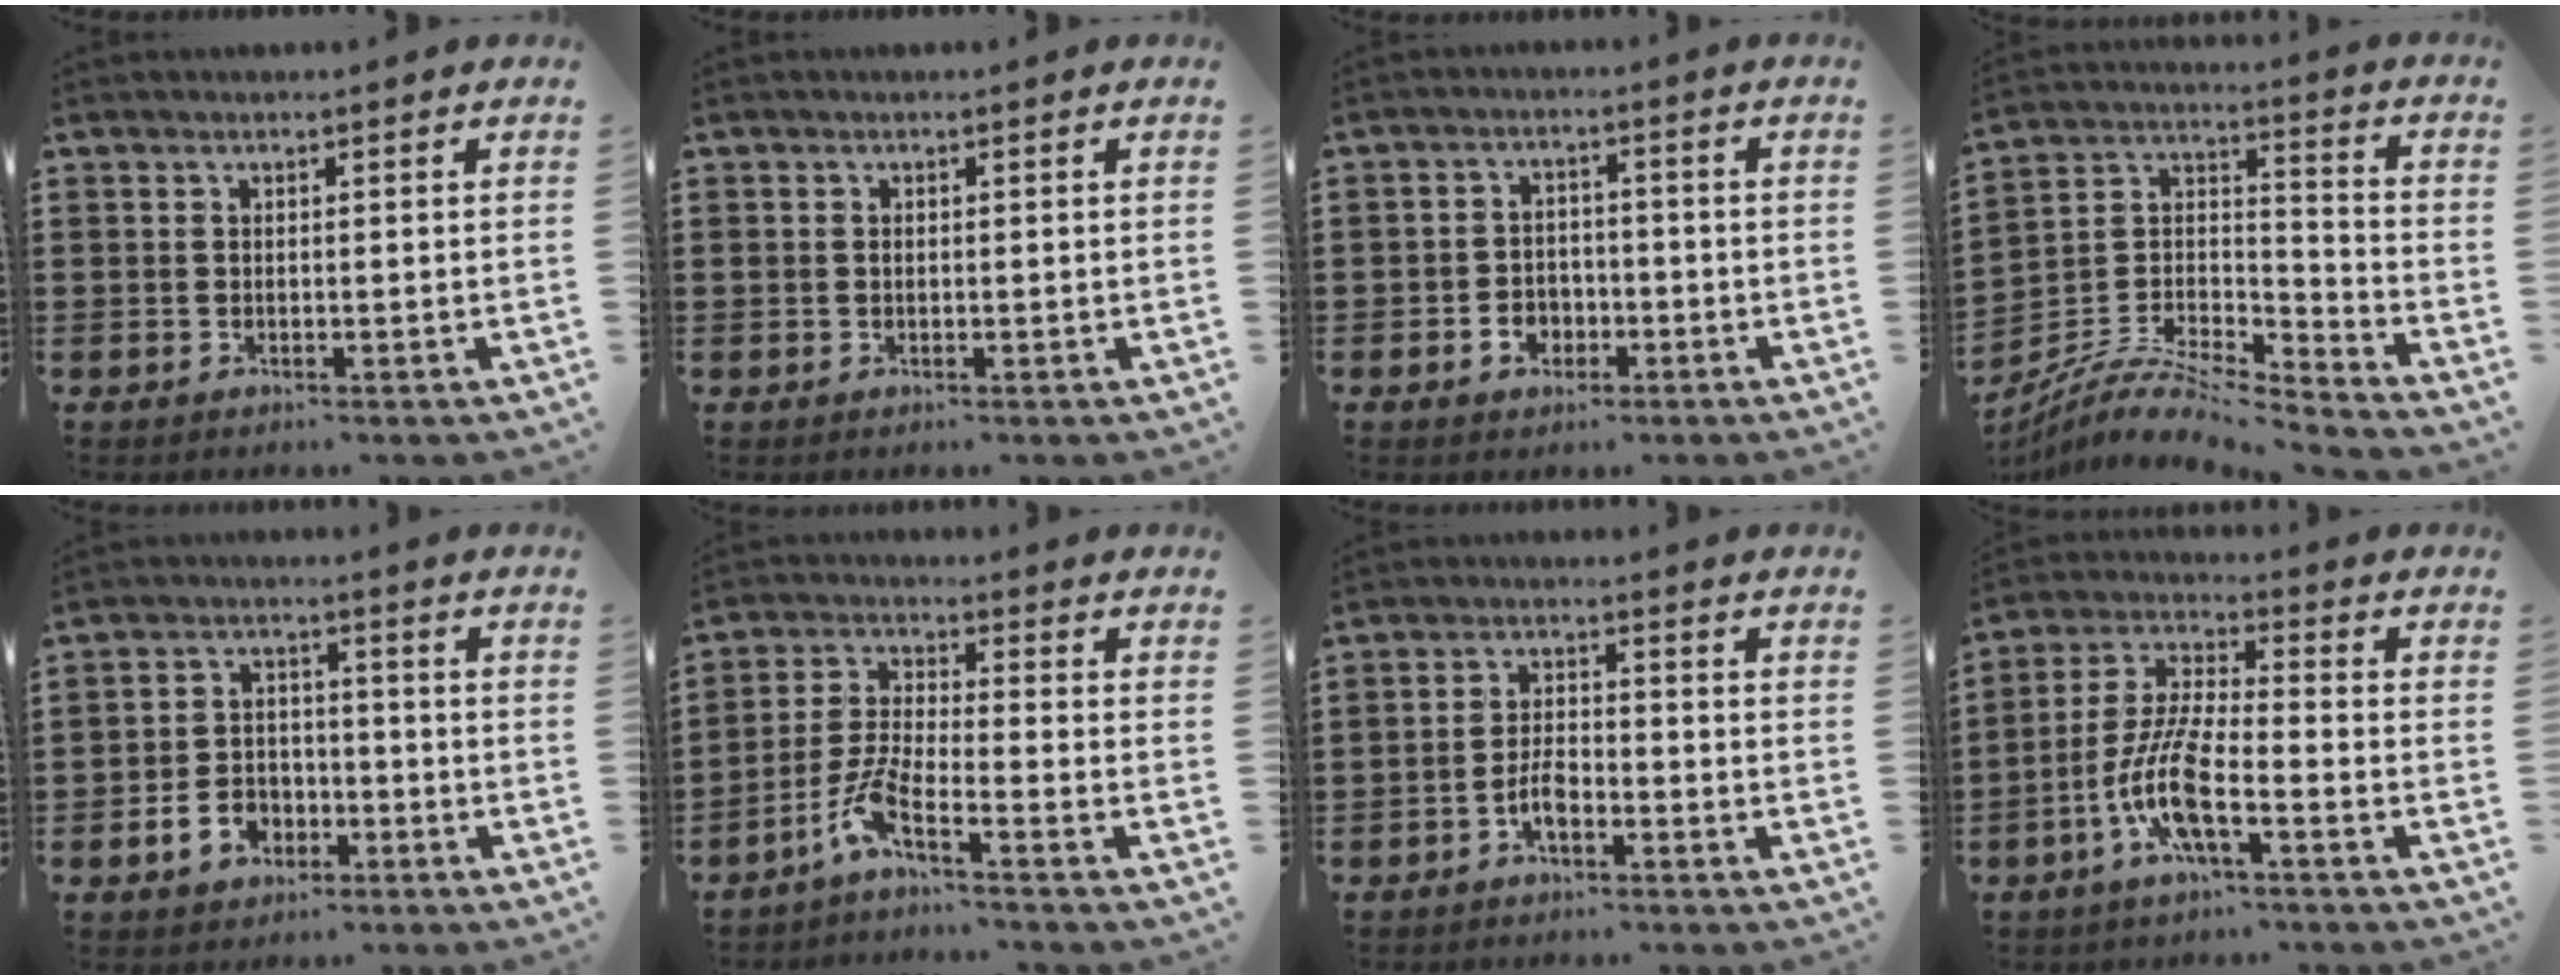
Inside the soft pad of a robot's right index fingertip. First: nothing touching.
{"total": 0.6, "force": [0.0, 0.5, 0.4], "torque": [-0.010, 0.001, 0.000]}
{"total": 3.3, "force": [-1.5, 2.7, 1.1], "torque": [-0.026, 0.006, -0.032]}
{"total": 8.1, "force": [-7.2, 2.1, 3.3], "torque": [-0.076, 0.006, -0.147]}
{"total": 5.2, "force": [-2.6, 4.0, 2.3], "torque": [-0.065, 0.006, -0.055]}
{"total": 5.9, "force": [-4.3, 0.5, 4.1], "torque": [-0.111, -0.017, -0.089]}
{"total": 3.7, "force": [-2.1, 1.6, 2.6], "torque": [-0.062, 0.003, -0.044]}
{"total": 9.5, "force": [-4.4, 2.1, 8.2], "torque": [-0.190, -0.008, -0.088]}